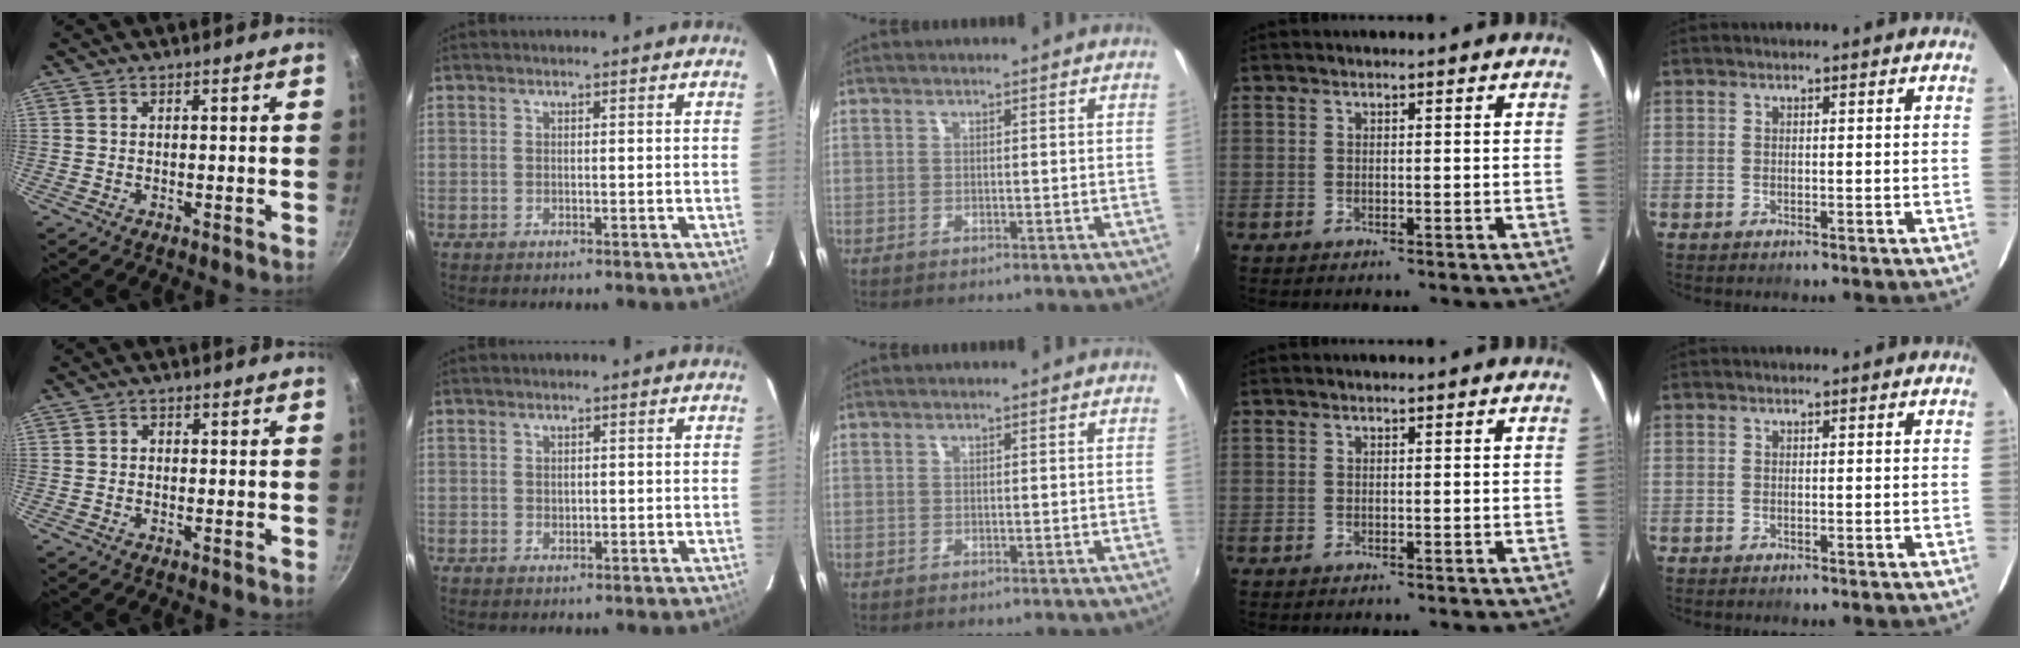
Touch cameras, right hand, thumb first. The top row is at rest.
{"thumb": {"total": 1.0, "force": [-0.2, 0.9, 0.4], "torque": [-0.005, 0.005, -0.004]}, "index": {"total": 1.3, "force": [0.3, 1.1, 0.6], "torque": [-0.009, 0.002, 0.007]}}